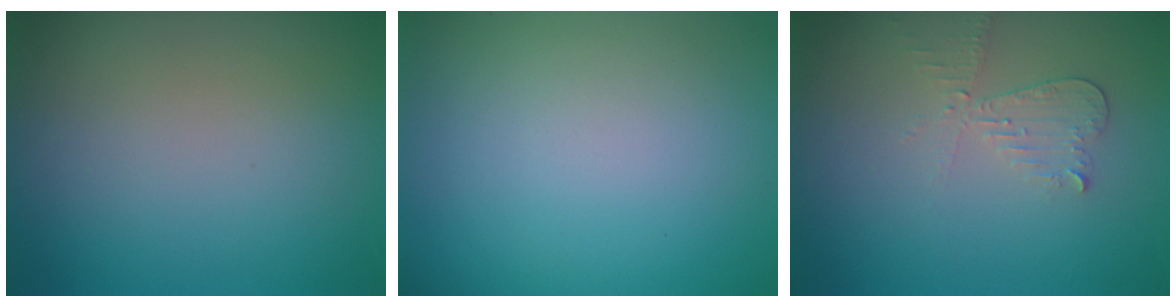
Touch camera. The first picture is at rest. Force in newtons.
{"total": 0.0}
{"total": 2.1, "press": 2.1, "slide": 0.1}